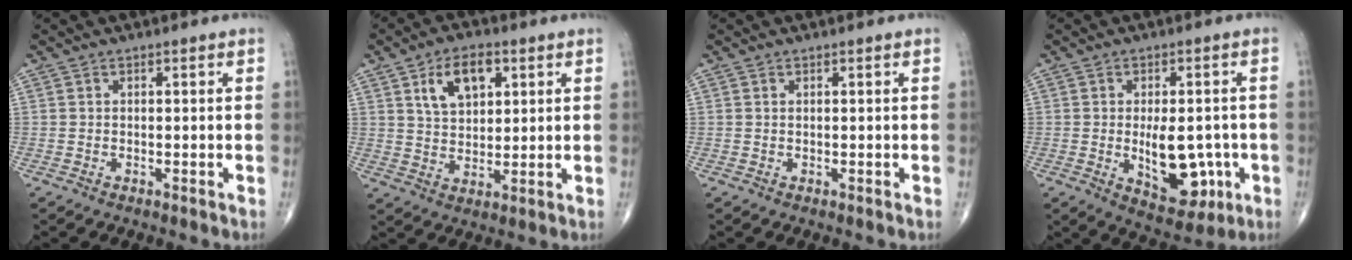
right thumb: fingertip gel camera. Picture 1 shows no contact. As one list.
[{"total": 9.1, "force": [3.8, 5.3, 6.4], "torque": [-0.085, -0.010, 0.067]}, {"total": 0.0}, {"total": 11.4, "force": [-2.1, 6.1, 9.4], "torque": [-0.106, -0.003, -0.014]}]